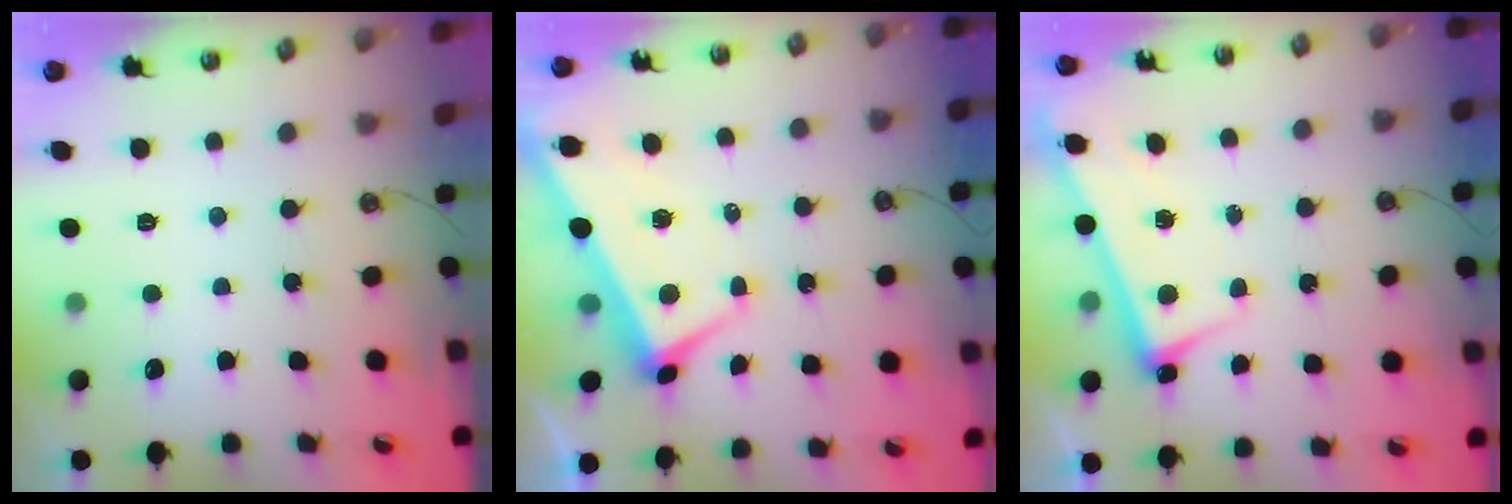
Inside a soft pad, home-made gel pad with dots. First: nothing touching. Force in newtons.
{"total": 1.7, "press": 1.4, "slide": 0.9}
{"total": 2.7, "press": 2.6, "slide": 0.7}